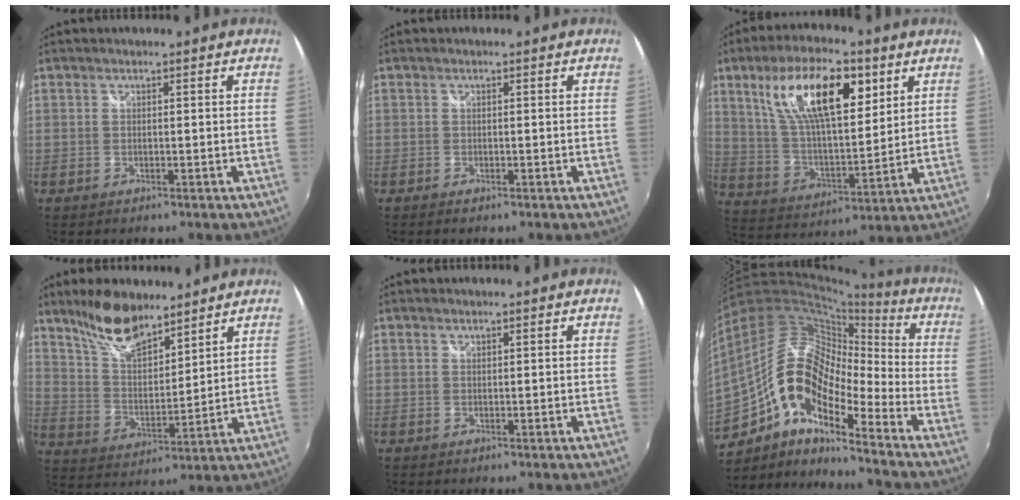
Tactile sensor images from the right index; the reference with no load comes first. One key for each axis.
{"total": 0.8, "fx": -0.7, "fy": 0.3, "fz": 0.4, "tx": -0.011, "ty": -0.004, "tz": -0.012}
{"total": 18.9, "fx": 8.8, "fy": 7.5, "fz": 14.9, "tx": -0.268, "ty": 0.015, "tz": 0.164}
{"total": 12.7, "fx": 10.0, "fy": 4.6, "fz": 6.4, "tx": -0.118, "ty": 0.005, "tz": 0.191}
{"total": 0.0}
{"total": 18.0, "fx": -8.2, "fy": 7.9, "fz": 14.0, "tx": -0.246, "ty": 0.002, "tz": -0.169}